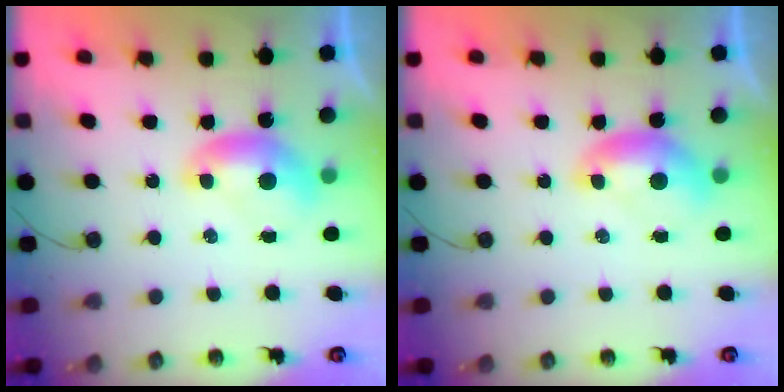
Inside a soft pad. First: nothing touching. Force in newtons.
{"total": 0.0}